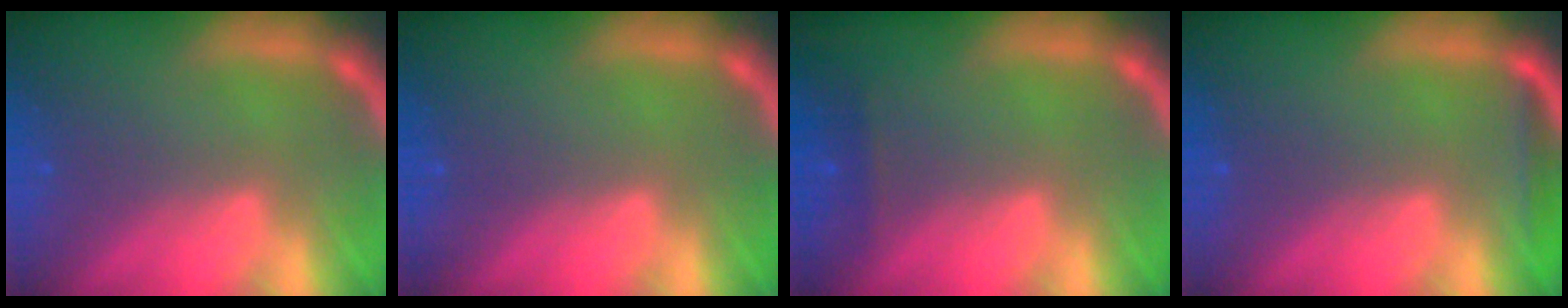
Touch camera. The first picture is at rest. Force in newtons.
{"total": 0.0}
{"total": 0.9}
{"total": 1.4}